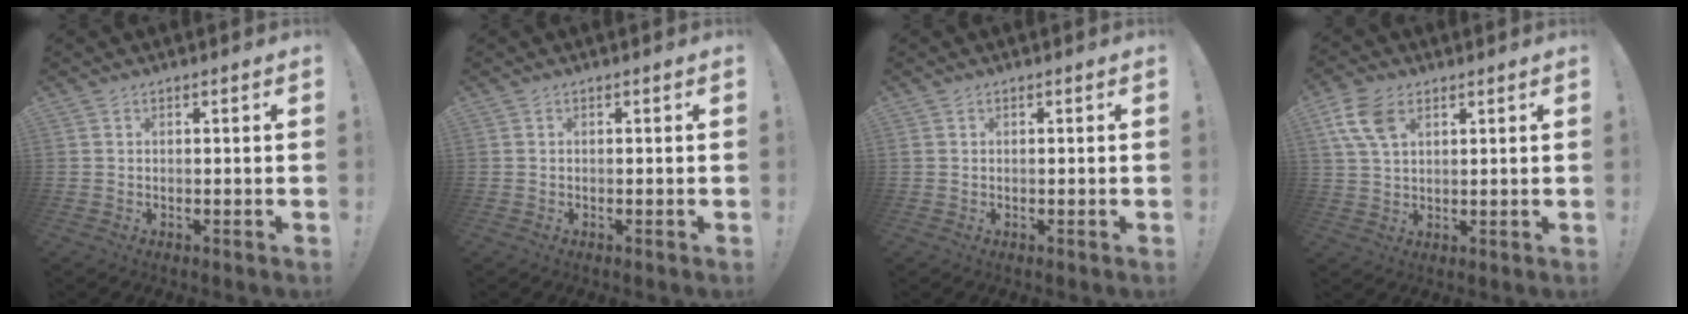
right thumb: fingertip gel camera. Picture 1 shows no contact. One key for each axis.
{"total": 0.0}
{"total": 0.0}
{"total": 9.1, "fx": 4.1, "fy": 5.5, "fz": 5.9, "tx": -0.126, "ty": -0.003, "tz": 0.081}